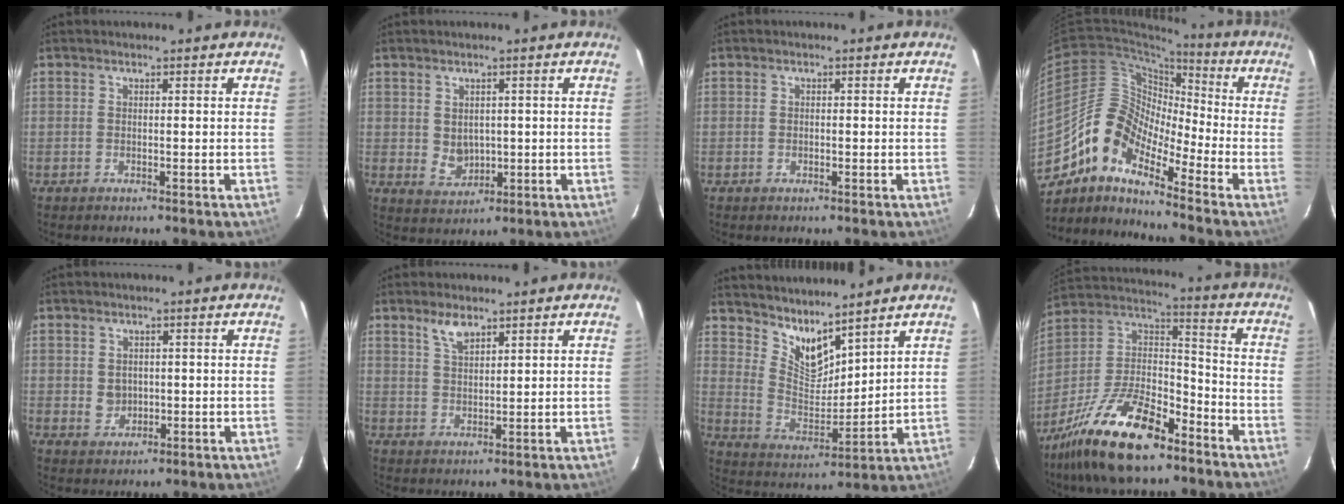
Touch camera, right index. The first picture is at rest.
{"total": 4.1, "force": [0.5, 3.4, 2.2], "torque": [-0.040, 0.000, 0.020]}
{"total": 0.6, "force": [0.0, 0.4, 0.3], "torque": [-0.006, 0.002, 0.000]}
{"total": 12.2, "force": [-8.3, 5.1, 7.3], "torque": [-0.118, 0.013, -0.177]}
{"total": 3.2, "force": [0.2, 2.9, 1.4], "torque": [-0.026, 0.003, 0.010]}
{"total": 3.9, "force": [2.8, 1.4, 2.3], "torque": [-0.043, 0.003, 0.055]}
{"total": 9.7, "force": [8.2, 2.8, 4.3], "torque": [-0.081, -0.009, 0.162]}
{"total": 21.5, "force": [-14.4, 8.5, 13.5], "torque": [-0.276, 0.003, -0.256]}